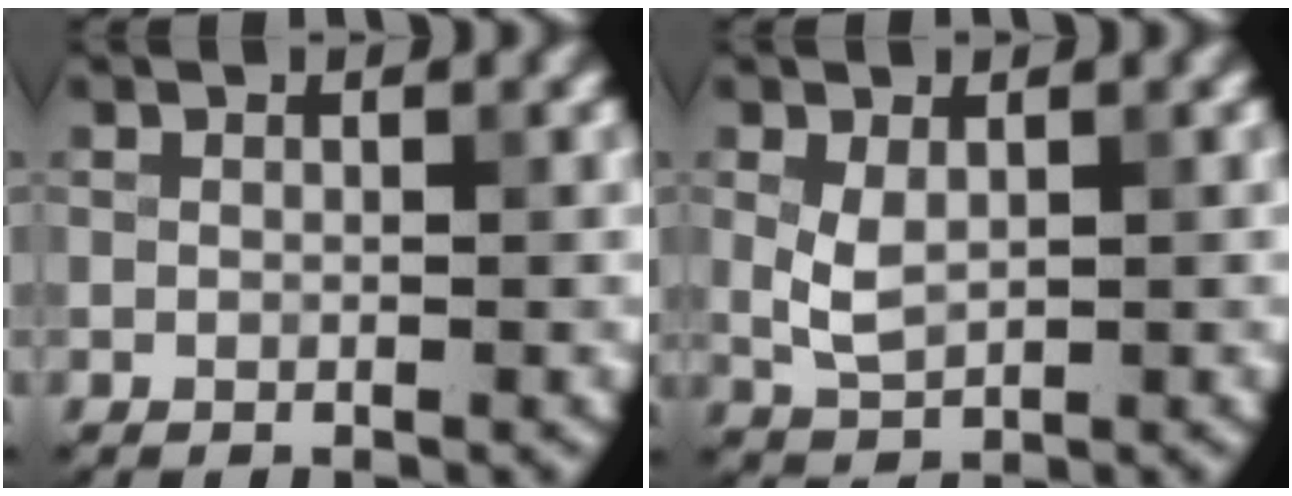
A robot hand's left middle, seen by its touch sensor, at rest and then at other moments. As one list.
[{"total": 2.3, "force": [0.4, 1.4, 1.8], "torque": [-0.045, -0.001, 0.014]}]